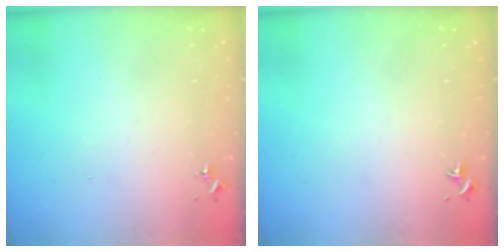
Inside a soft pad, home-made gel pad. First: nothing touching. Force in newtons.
{"total": 0.0}